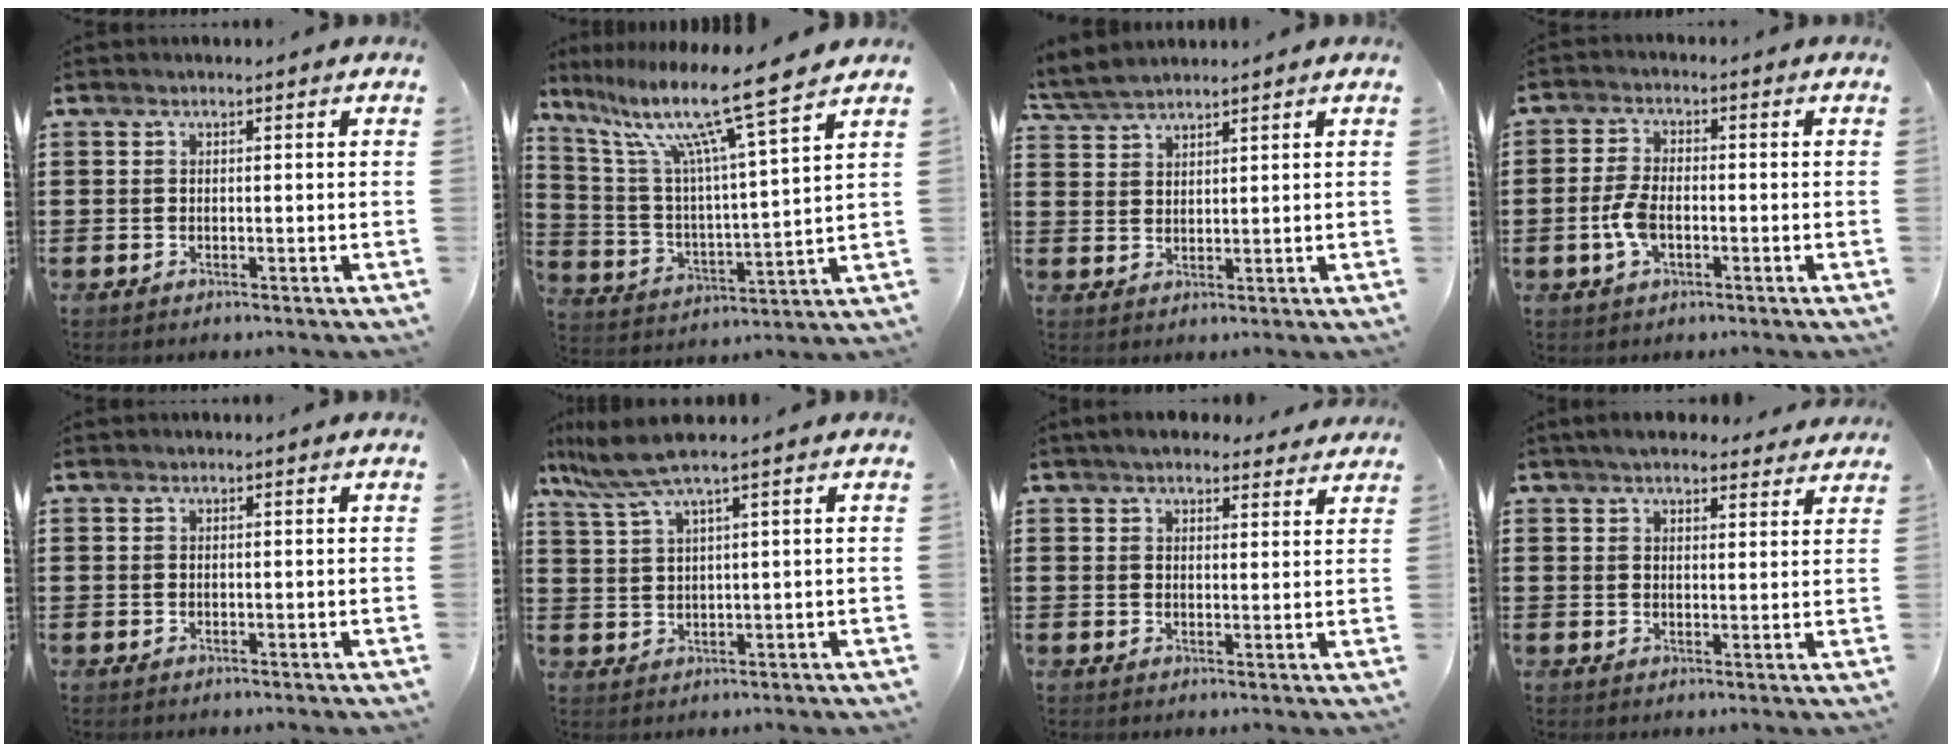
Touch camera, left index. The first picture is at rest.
{"total": 12.7, "force": [9.9, 0.1, 8.0], "torque": [-0.183, -0.057, 0.159]}
{"total": 3.3, "force": [3.2, 0.6, 0.9], "torque": [-0.027, -0.001, 0.060]}
{"total": 5.0, "force": [-1.2, 2.4, 4.2], "torque": [-0.108, -0.006, -0.030]}
{"total": 0.0}
{"total": 5.6, "force": [3.7, 0.0, 4.2], "torque": [-0.107, -0.010, 0.060]}
{"total": 4.1, "force": [3.7, 1.4, 1.2], "torque": [-0.032, -0.001, 0.069]}
{"total": 4.2, "force": [3.8, 1.2, 1.2], "torque": [-0.026, -0.006, 0.069]}